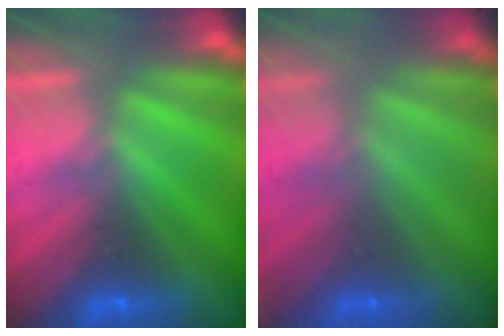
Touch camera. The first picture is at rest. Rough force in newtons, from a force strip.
{"total": 1.2}